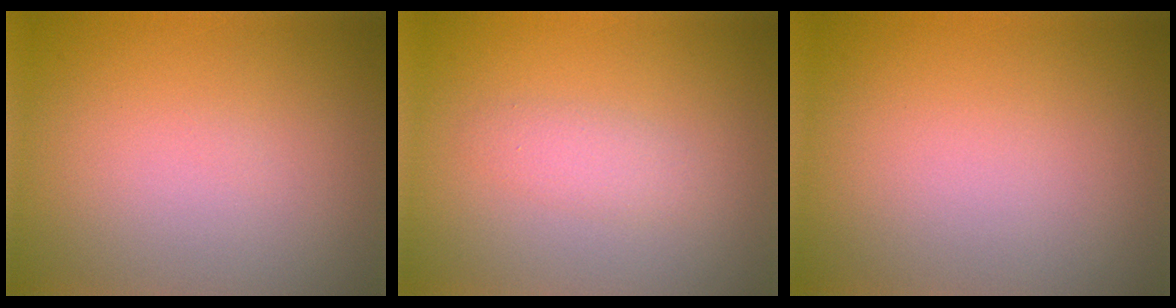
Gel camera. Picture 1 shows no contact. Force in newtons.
{"total": 1.6, "press": 1.6, "slide": 0.1}
{"total": 0.0}